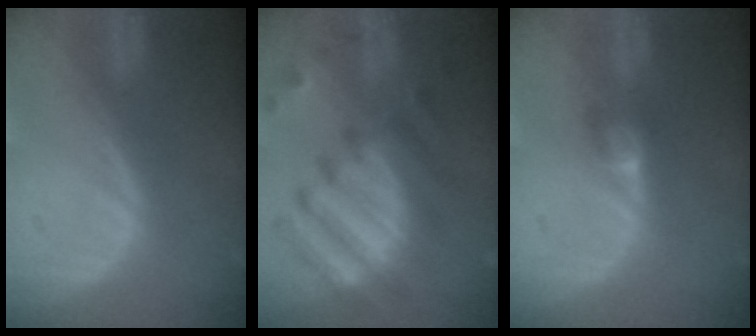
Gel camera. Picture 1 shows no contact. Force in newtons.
{"total": 10.2, "press": 9.9, "slide": 2.6}
{"total": 2.6, "press": 2.4, "slide": 1.0}